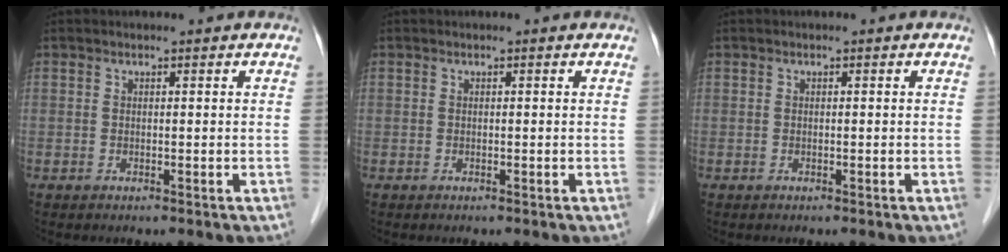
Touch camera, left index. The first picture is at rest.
{"total": 0.0}
{"total": 0.0}